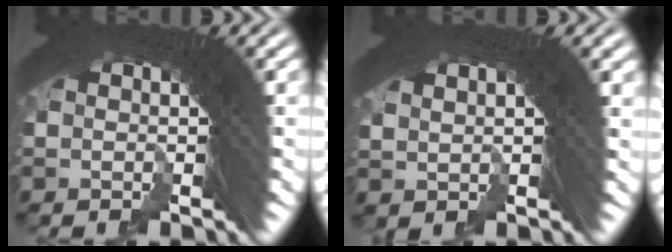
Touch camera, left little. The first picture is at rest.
{"total": 2.1, "force": [1.5, -0.8, 1.2], "torque": [0.004, 0.016, 0.029]}